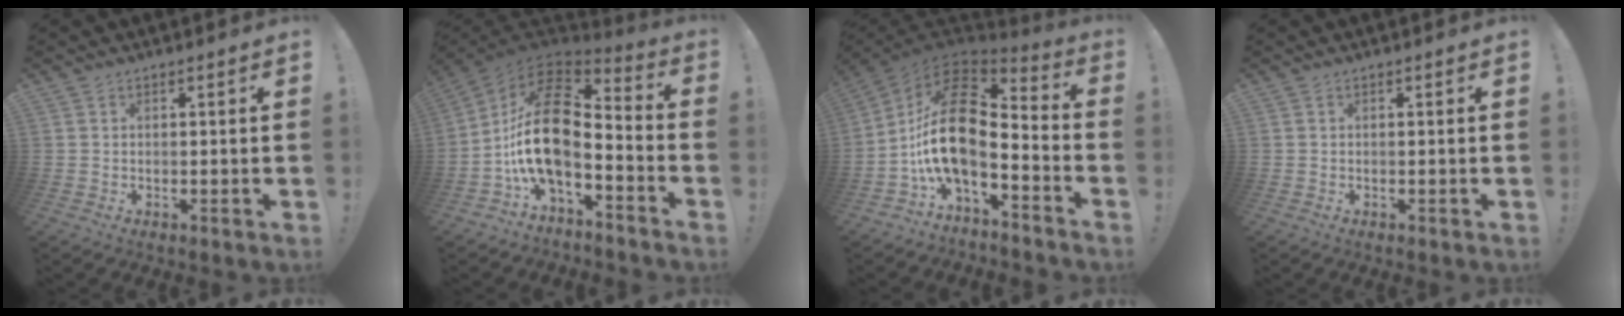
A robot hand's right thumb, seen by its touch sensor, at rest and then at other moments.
{"total": 18.9, "force": [-2.1, 9.4, 16.2], "torque": [-0.327, 0.011, -0.037]}
{"total": 18.5, "force": [-1.0, 9.1, 16.1], "torque": [-0.322, 0.006, -0.017]}
{"total": 0.0}